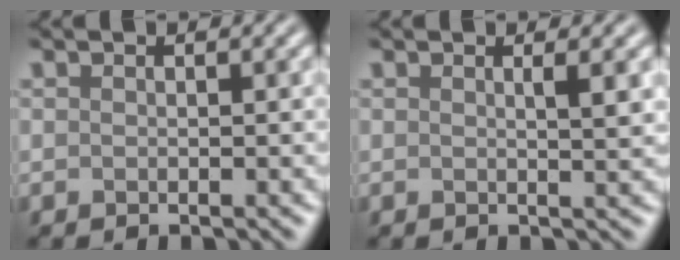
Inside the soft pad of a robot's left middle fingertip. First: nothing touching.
{"total": 1.7, "force": [0.5, 0.4, 1.6], "torque": [-0.018, 0.000, 0.004]}